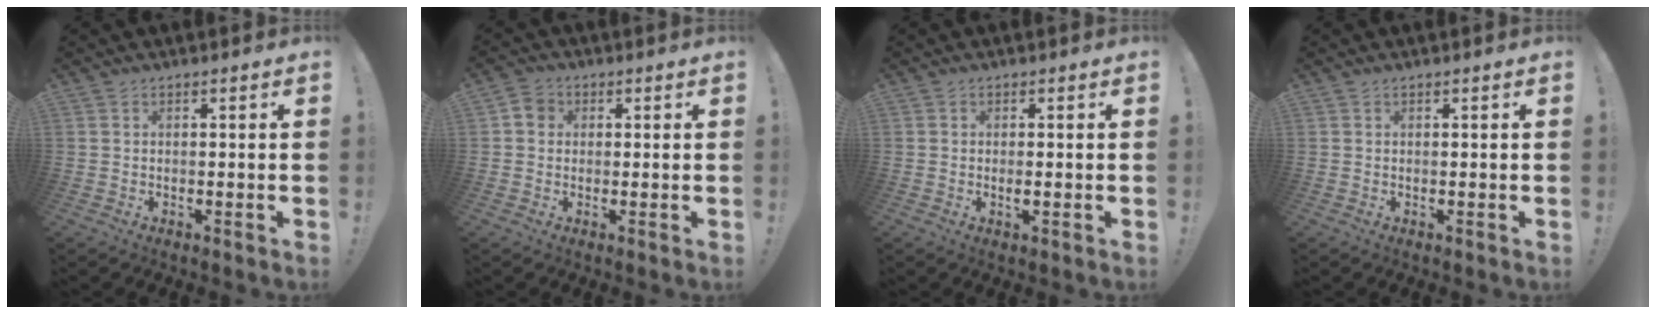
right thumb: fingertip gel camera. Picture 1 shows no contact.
{"total": 4.4, "force": [0.7, 3.9, 1.9], "torque": [-0.028, 0.008, 0.016]}
{"total": 1.4, "force": [-0.1, 0.1, 1.4], "torque": [-0.018, -0.005, -0.002]}
{"total": 0.0}